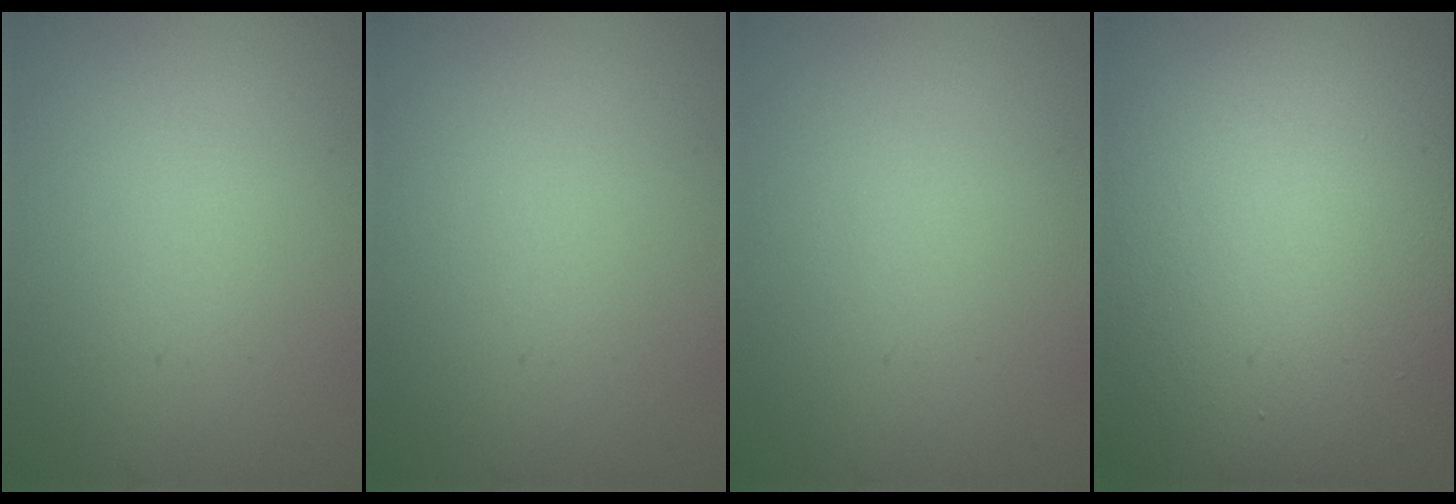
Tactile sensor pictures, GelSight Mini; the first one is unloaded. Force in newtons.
{"total": 0.0}
{"total": 0.0}
{"total": 21.1, "press": 21.0, "slide": 1.4}